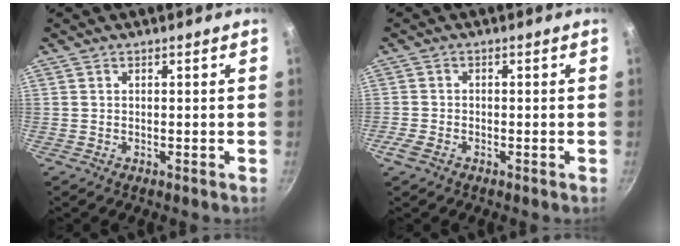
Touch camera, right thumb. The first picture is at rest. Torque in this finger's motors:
{"motor_torque": [0.23, 0.11, 0.29, 0.23, 0.00]}